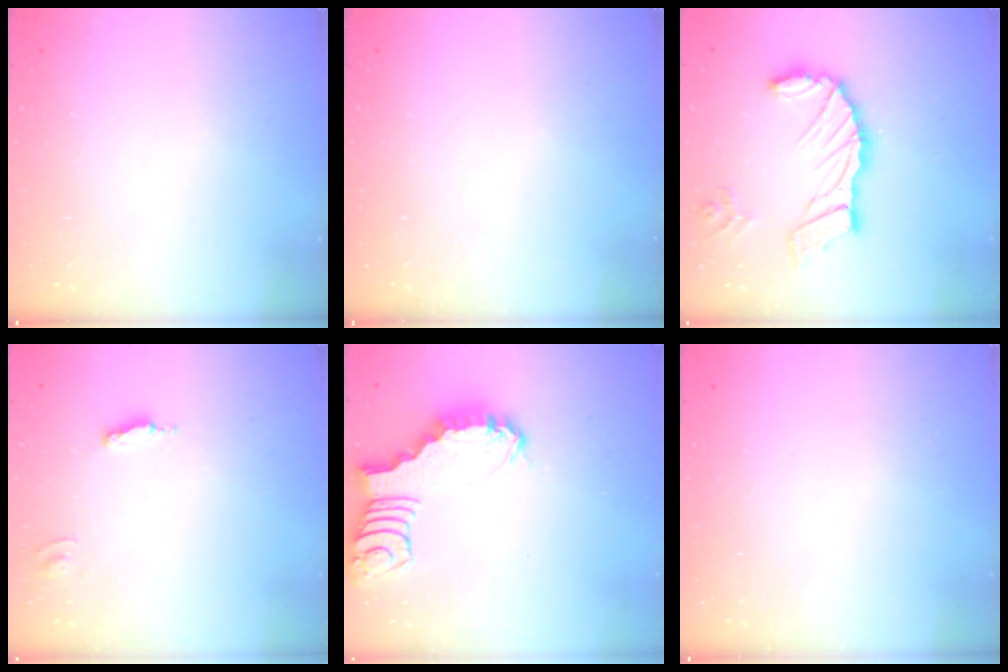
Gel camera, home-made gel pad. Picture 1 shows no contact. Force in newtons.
{"total": 0.0}
{"total": 14.8, "press": 14.7, "slide": 1.6}
{"total": 3.2, "press": 3.2, "slide": 0.2}
{"total": 2.0, "press": 2.0, "slide": 0.1}
{"total": 0.0}